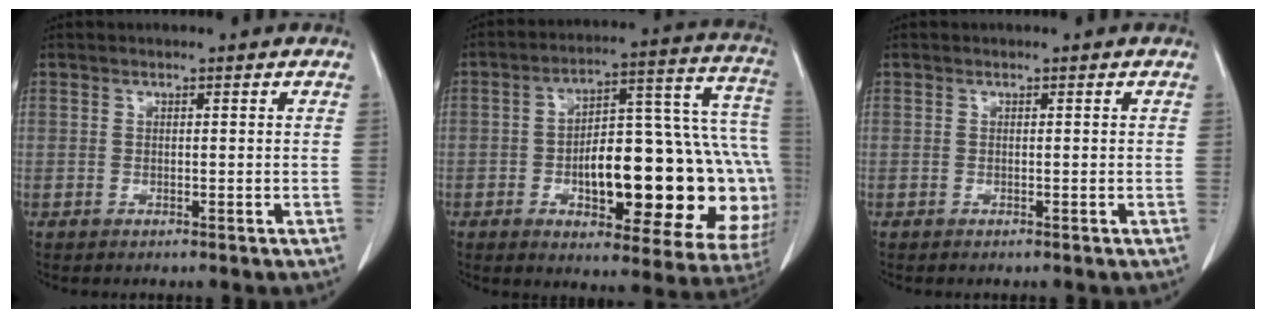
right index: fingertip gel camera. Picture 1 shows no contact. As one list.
[{"total": 26.3, "force": [-4.8, 8.5, 24.5], "torque": [-0.246, 0.041, -0.050]}, {"total": 0.0}]